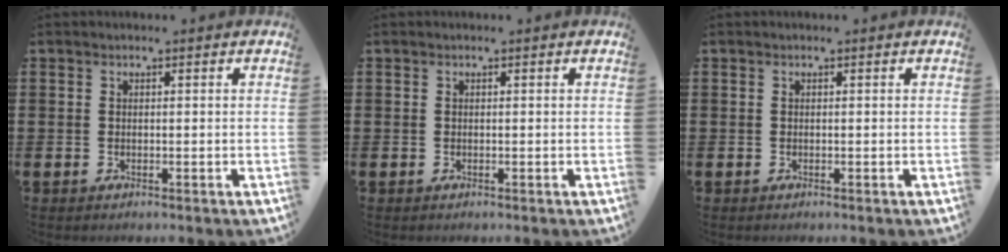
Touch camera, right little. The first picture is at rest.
{"total": 0.0}
{"total": 0.0}